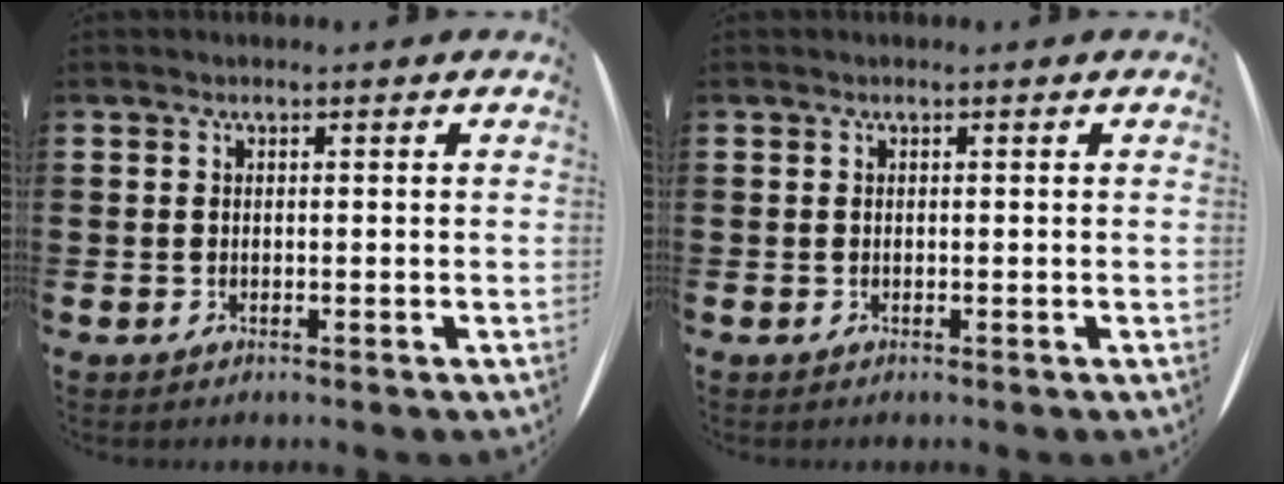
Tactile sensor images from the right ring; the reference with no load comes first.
{"total": 0.0}